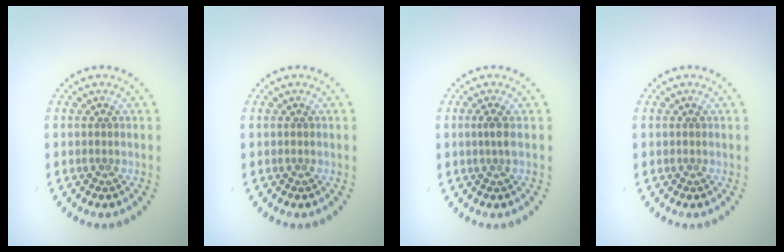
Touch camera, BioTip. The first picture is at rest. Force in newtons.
{"total": 0.0}
{"total": 1.0, "press": 0.8, "slide": 0.7}
{"total": 0.0}